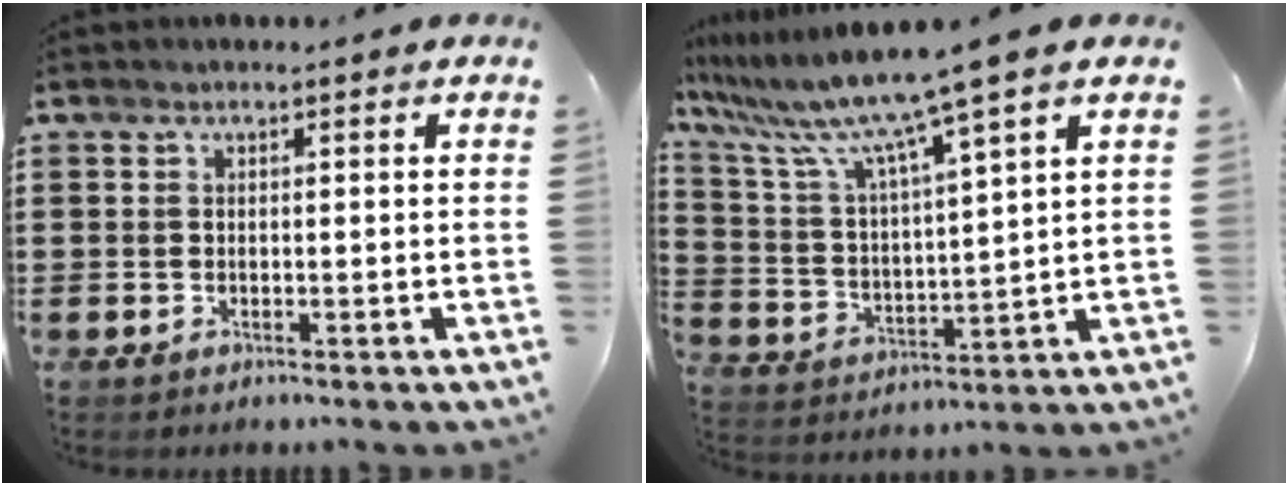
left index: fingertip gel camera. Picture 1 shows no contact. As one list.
[{"total": 10.2, "force": [8.2, -0.9, 6.0], "torque": [-0.151, -0.053, 0.128]}]